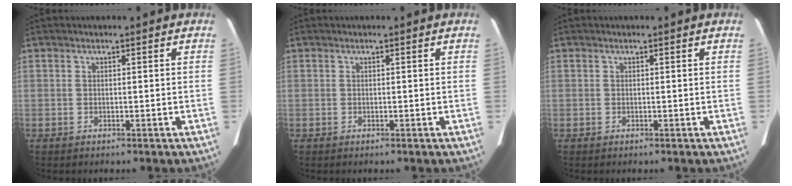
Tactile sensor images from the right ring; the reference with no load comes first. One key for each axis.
{"total": 0.0}
{"total": 0.0}